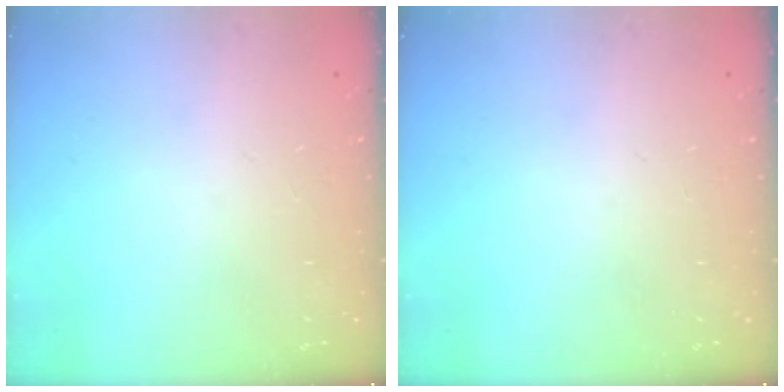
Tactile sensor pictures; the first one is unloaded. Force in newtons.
{"total": 0.0}